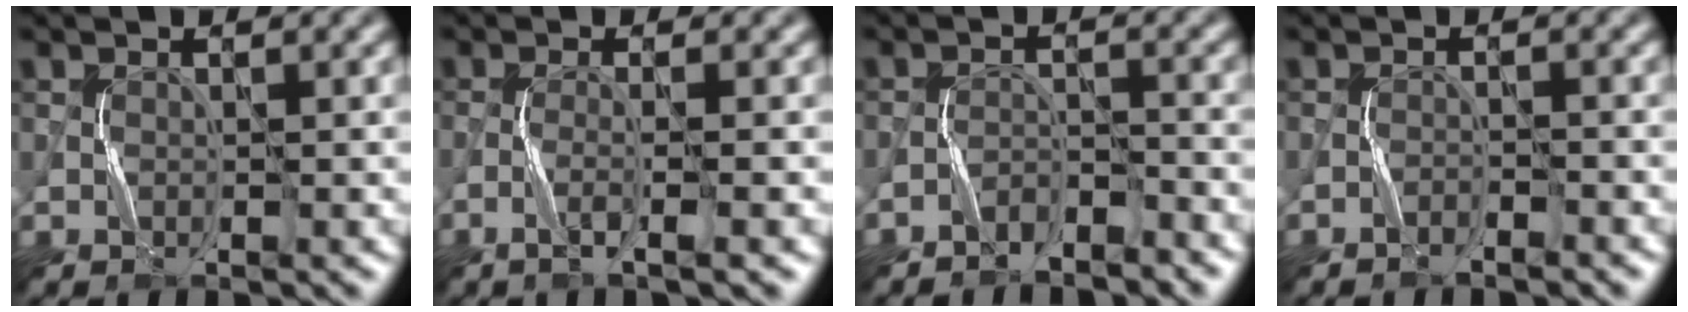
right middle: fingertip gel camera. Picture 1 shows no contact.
{"total": 2.2, "force": [-1.1, 0.0, 1.9], "torque": [-0.034, 0.003, -0.030]}
{"total": 2.6, "force": [-2.5, 0.6, 0.5], "torque": [-0.008, 0.004, -0.050]}
{"total": 1.1, "force": [-1.1, 0.1, 0.2], "torque": [-0.006, 0.005, -0.019]}